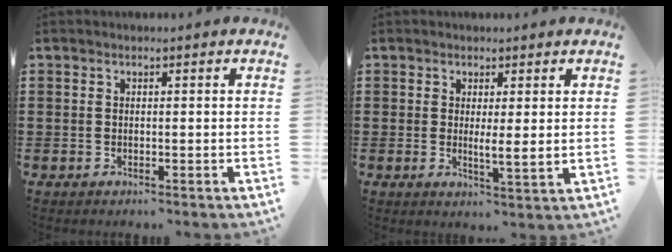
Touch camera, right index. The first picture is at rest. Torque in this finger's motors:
{"motor_torque": [1.09, 0.48, 0.12, 0.05]}